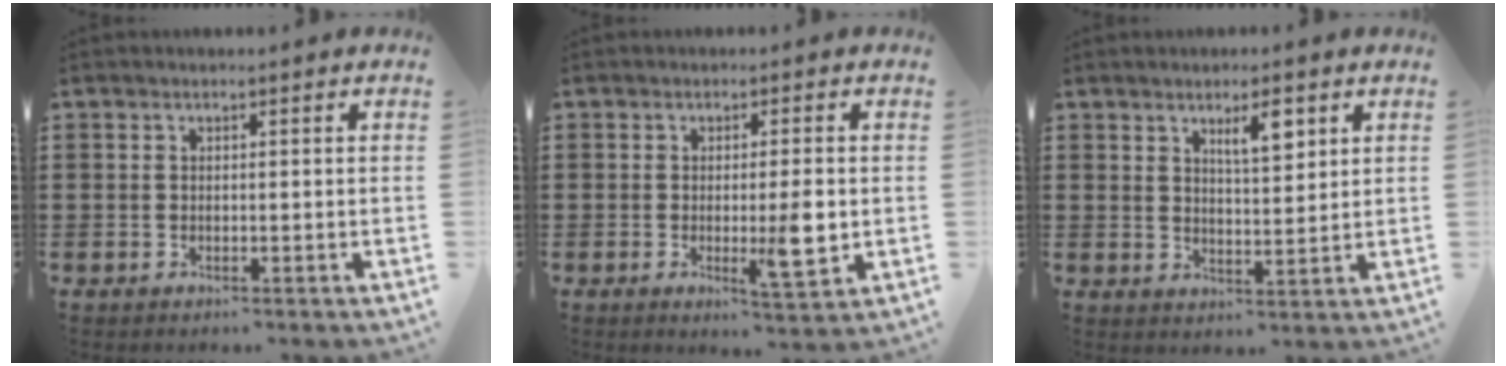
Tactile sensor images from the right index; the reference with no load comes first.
{"total": 5.7, "force": [-0.7, 1.0, 5.6], "torque": [-0.093, -0.013, -0.014]}
{"total": 4.8, "force": [2.7, 1.6, 3.6], "torque": [-0.053, -0.003, 0.041]}